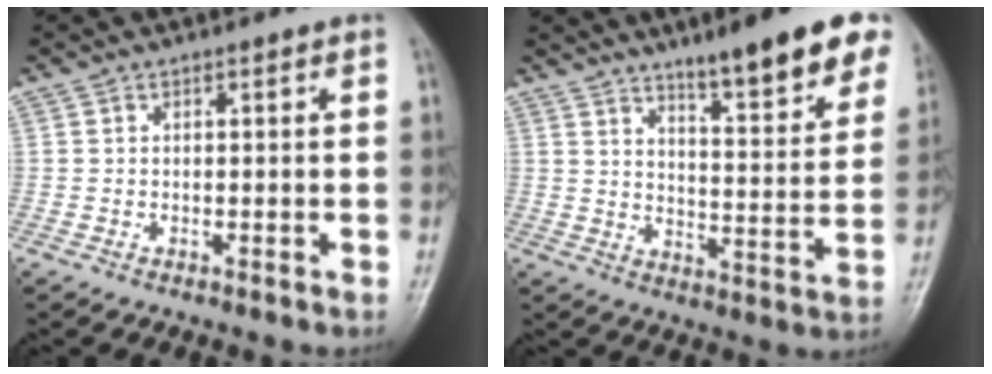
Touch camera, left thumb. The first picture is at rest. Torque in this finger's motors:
{"motor_torque": [0.51, 0.41, 1.58, -1.19, 0.15]}